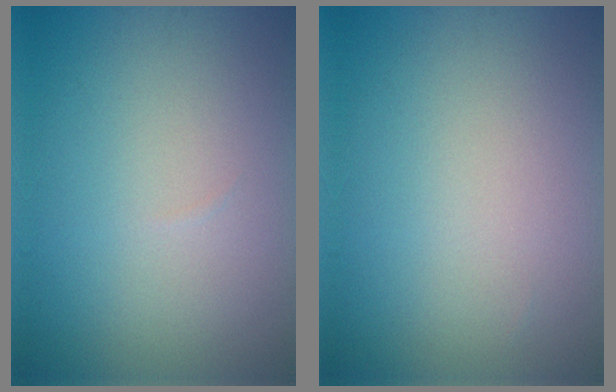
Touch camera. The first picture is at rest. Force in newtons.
{"total": 0.0}